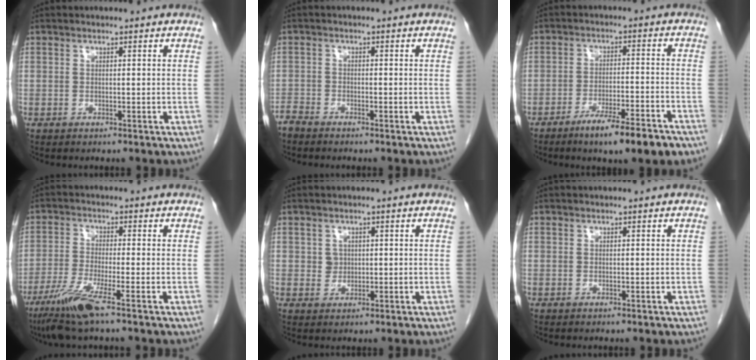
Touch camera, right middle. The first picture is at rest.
{"total": 2.1, "force": [-2.0, 0.3, 0.3], "torque": [-0.002, -0.004, -0.038]}
{"total": 9.7, "force": [-6.7, 0.6, 7.0], "torque": [-0.103, -0.016, -0.103]}
{"total": 7.5, "force": [-4.6, -0.3, 6.0], "torque": [-0.123, -0.025, -0.092]}
{"total": 1.7, "force": [0.4, 1.6, 0.4], "torque": [-0.006, -0.001, 0.008]}
{"total": 0.0}